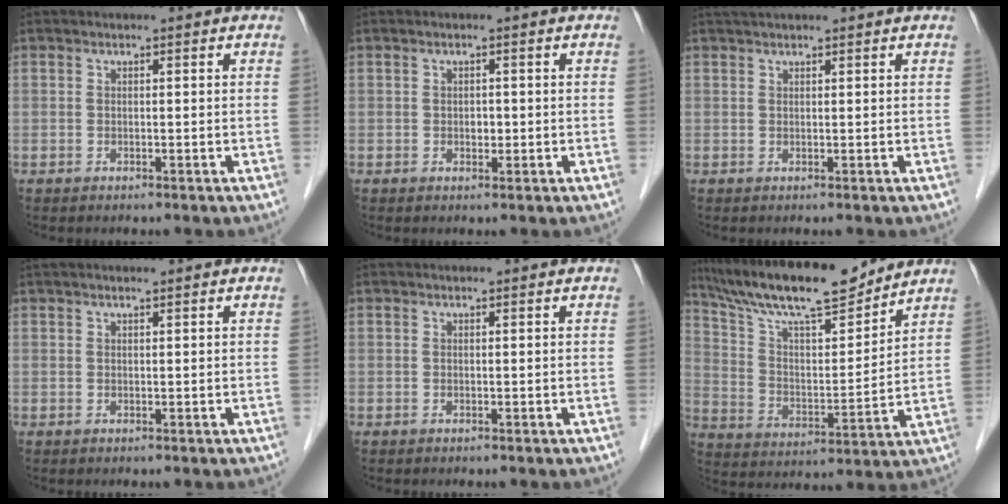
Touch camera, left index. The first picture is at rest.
{"total": 1.1, "force": [-0.1, 0.8, 0.7], "torque": [-0.012, 0.001, -0.001]}
{"total": 3.0, "force": [2.7, 0.4, 1.3], "torque": [-0.019, 0.030, 0.047]}
{"total": 2.7, "force": [2.3, 0.1, 1.4], "torque": [-0.016, 0.027, 0.039]}
{"total": 0.8, "force": [0.8, 0.1, 0.2], "torque": [-0.007, 0.019, 0.017]}
{"total": 17.7, "force": [15.2, 2.6, 8.7], "torque": [-0.158, 0.010, 0.267]}